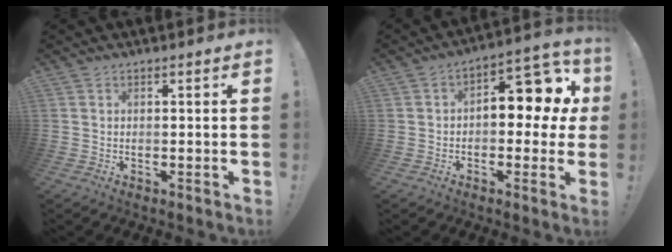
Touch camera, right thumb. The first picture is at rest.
{"total": 12.0, "force": [1.9, 6.9, 9.7], "torque": [-0.114, -0.008, 0.030]}